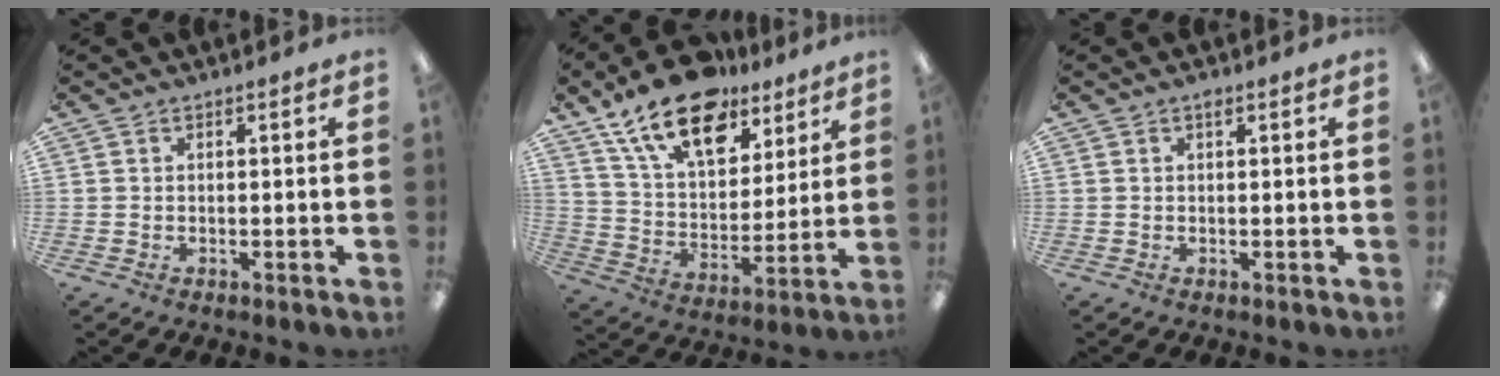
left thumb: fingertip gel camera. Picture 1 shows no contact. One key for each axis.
{"total": 19.7, "fx": 13.0, "fy": 10.2, "fz": 10.7, "tx": -0.186, "ty": -0.070, "tz": 0.231}
{"total": 0.9, "fx": 0.5, "fy": 0.3, "fz": 0.6, "tx": -0.015, "ty": 0.003, "tz": 0.009}